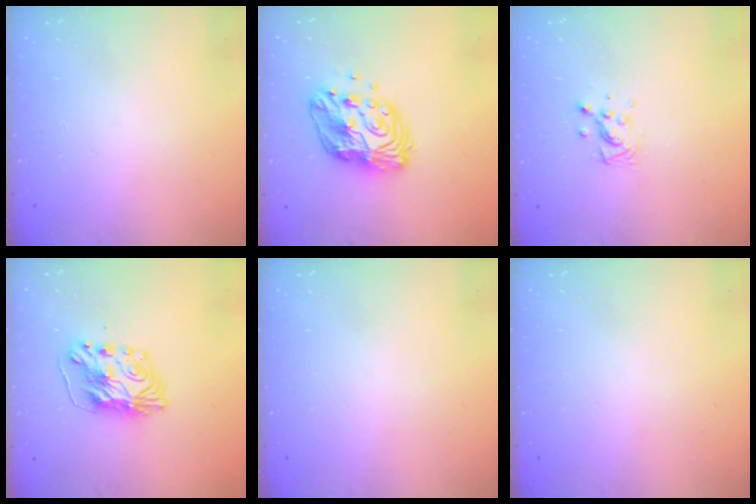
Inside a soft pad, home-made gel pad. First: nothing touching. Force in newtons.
{"total": 12.3, "press": 12.3, "slide": 1.0}
{"total": 6.3, "press": 6.1, "slide": 1.7}
{"total": 7.7, "press": 7.7, "slide": 0.8}
{"total": 0.0}
{"total": 0.0}